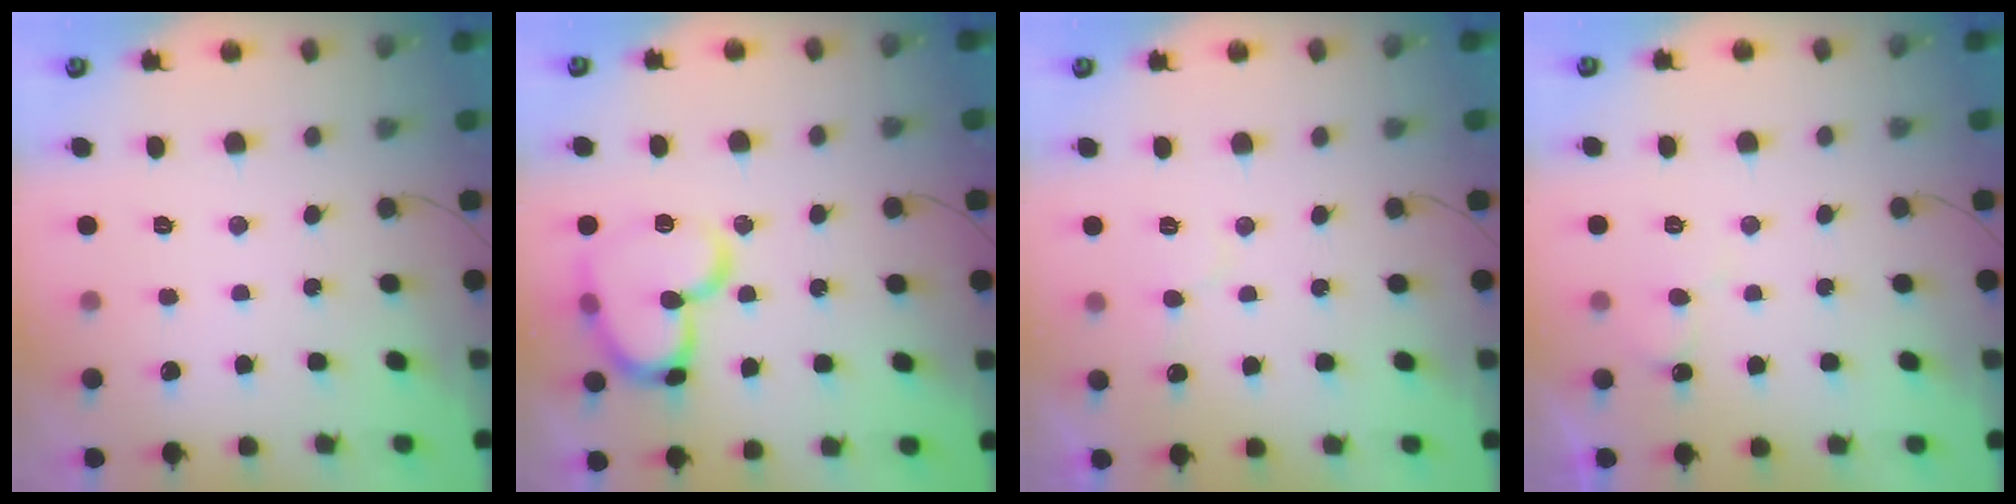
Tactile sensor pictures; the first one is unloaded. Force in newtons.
{"total": 16.0, "press": 15.9, "slide": 1.3}
{"total": 5.4, "press": 5.3, "slide": 0.4}
{"total": 6.1, "press": 6.1, "slide": 0.4}